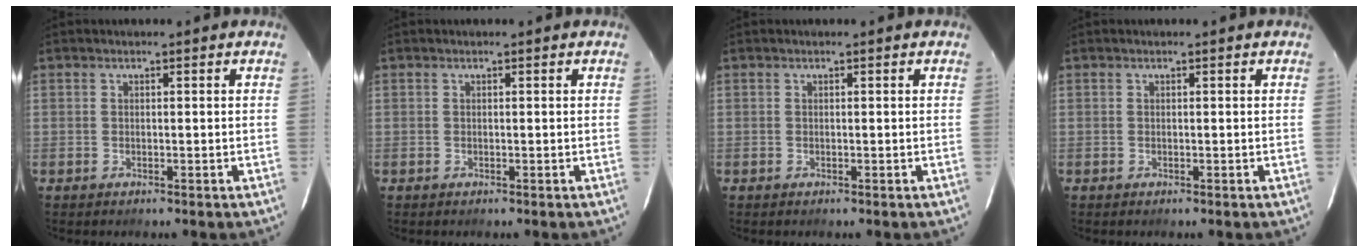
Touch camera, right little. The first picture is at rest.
{"total": 0.0}
{"total": 0.0}
{"total": 0.0}